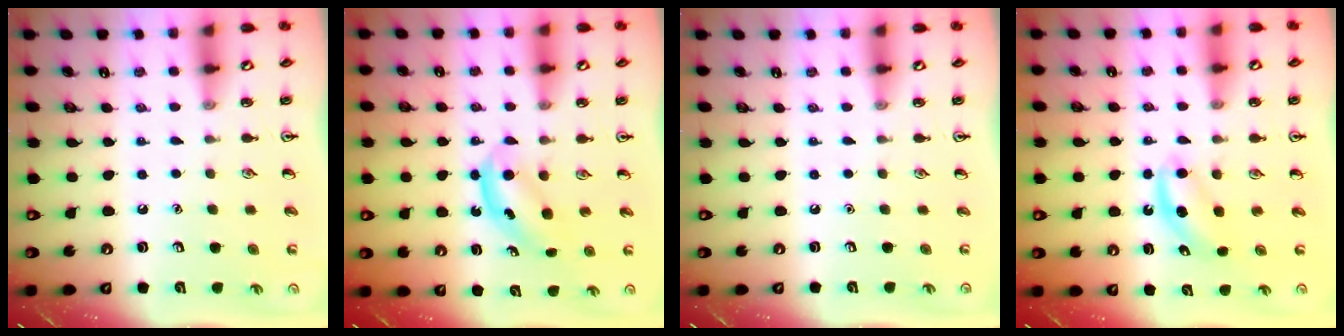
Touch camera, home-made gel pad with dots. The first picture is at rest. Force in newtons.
{"total": 5.2, "press": 5.2, "slide": 0.6}
{"total": 0.0}
{"total": 4.2, "press": 4.2, "slide": 0.8}